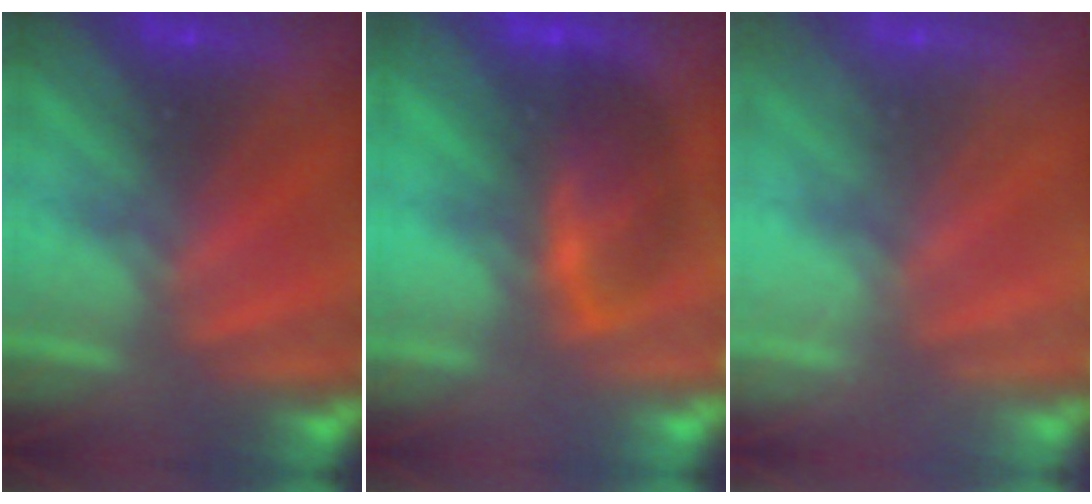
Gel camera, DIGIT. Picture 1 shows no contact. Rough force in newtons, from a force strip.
{"total": 7.5}
{"total": 2.4}